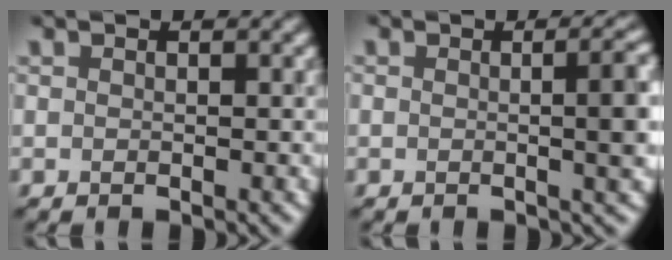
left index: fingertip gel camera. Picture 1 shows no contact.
{"total": 4.6, "force": [0.0, 1.5, 4.4], "torque": [-0.041, 0.008, -0.003]}